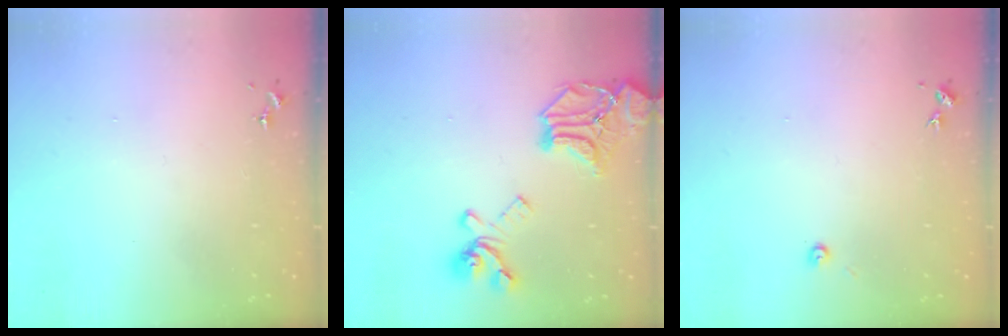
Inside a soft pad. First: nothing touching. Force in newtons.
{"total": 20.3, "press": 20.2, "slide": 2.2}
{"total": 2.7, "press": 2.7, "slide": 0.2}